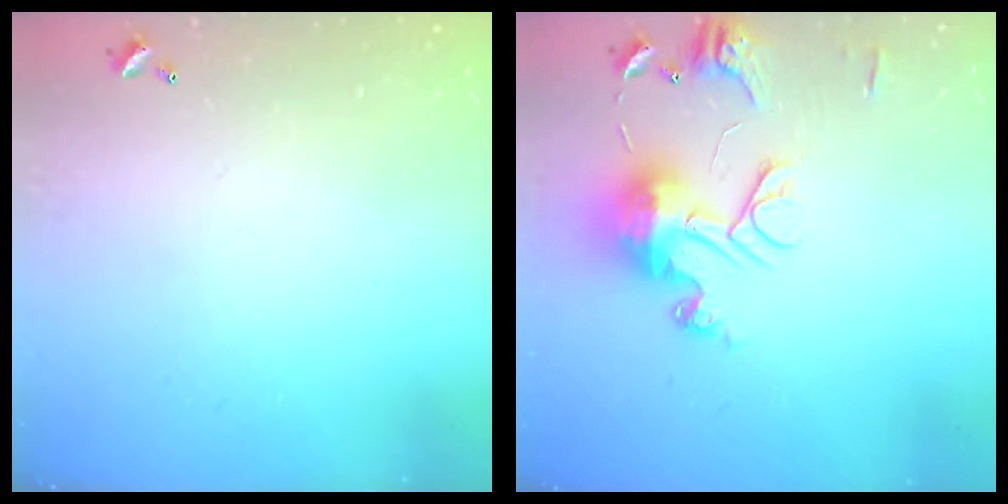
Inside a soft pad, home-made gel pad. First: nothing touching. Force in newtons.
{"total": 13.5, "press": 13.5, "slide": 1.0}